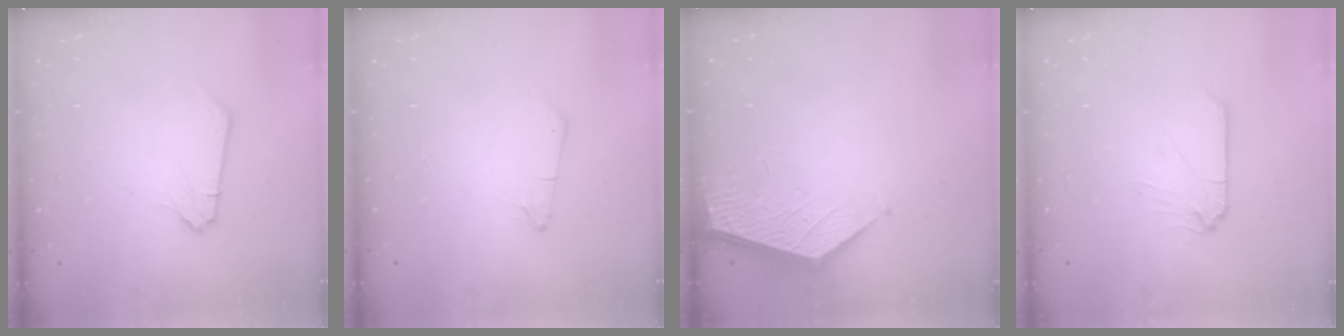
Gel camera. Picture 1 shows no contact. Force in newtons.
{"total": 0.0}
{"total": 2.4, "press": 2.4, "slide": 0.2}
{"total": 0.7, "press": 0.7, "slide": 0.0}